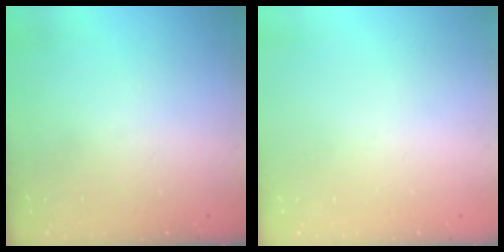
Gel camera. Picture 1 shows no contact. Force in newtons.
{"total": 0.0}